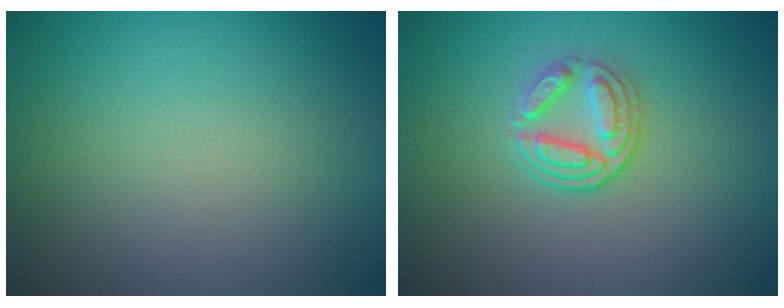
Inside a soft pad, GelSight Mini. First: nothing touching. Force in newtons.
{"total": 3.1, "press": 2.6, "slide": 1.7}